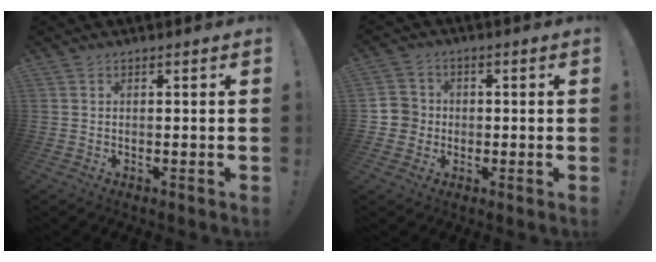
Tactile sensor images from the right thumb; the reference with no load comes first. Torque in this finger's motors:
{"motor_torque": [-0.07, 0.13, -0.30, 0.16, -0.09]}